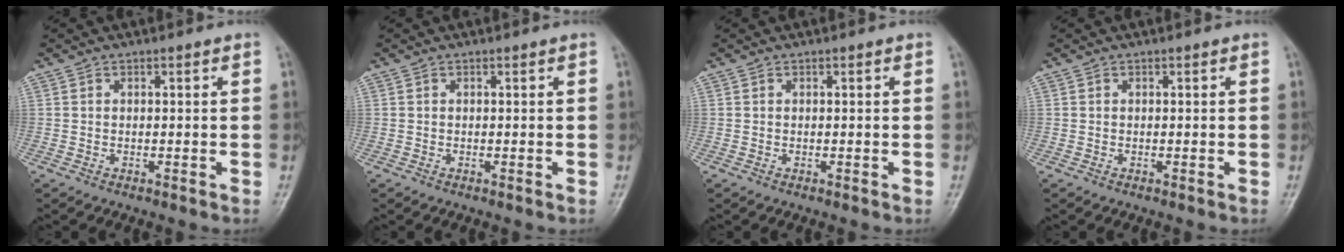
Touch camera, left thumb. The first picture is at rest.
{"total": 0.0}
{"total": 0.0}
{"total": 0.0}